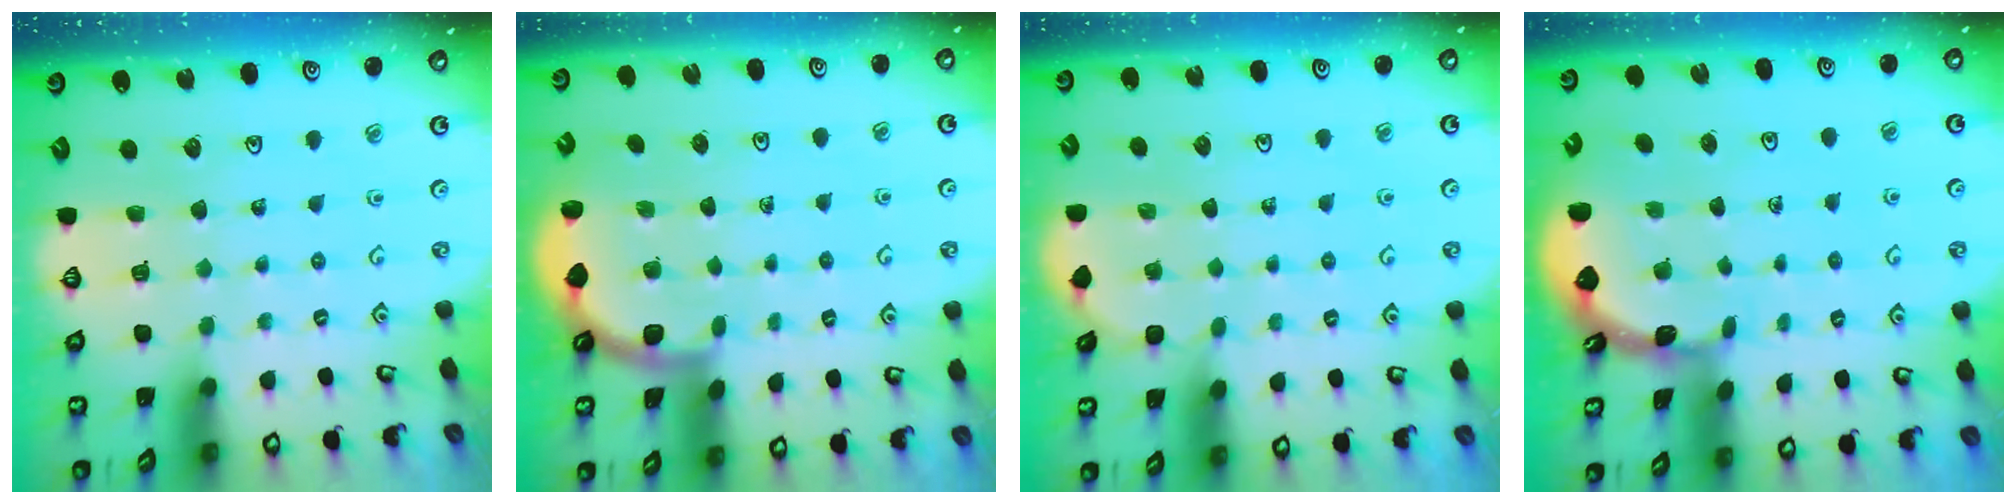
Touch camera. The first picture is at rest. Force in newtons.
{"total": 1.8, "press": 1.8, "slide": 0.0}
{"total": 2.1, "press": 2.1, "slide": 0.2}
{"total": 1.6, "press": 1.5, "slide": 0.1}